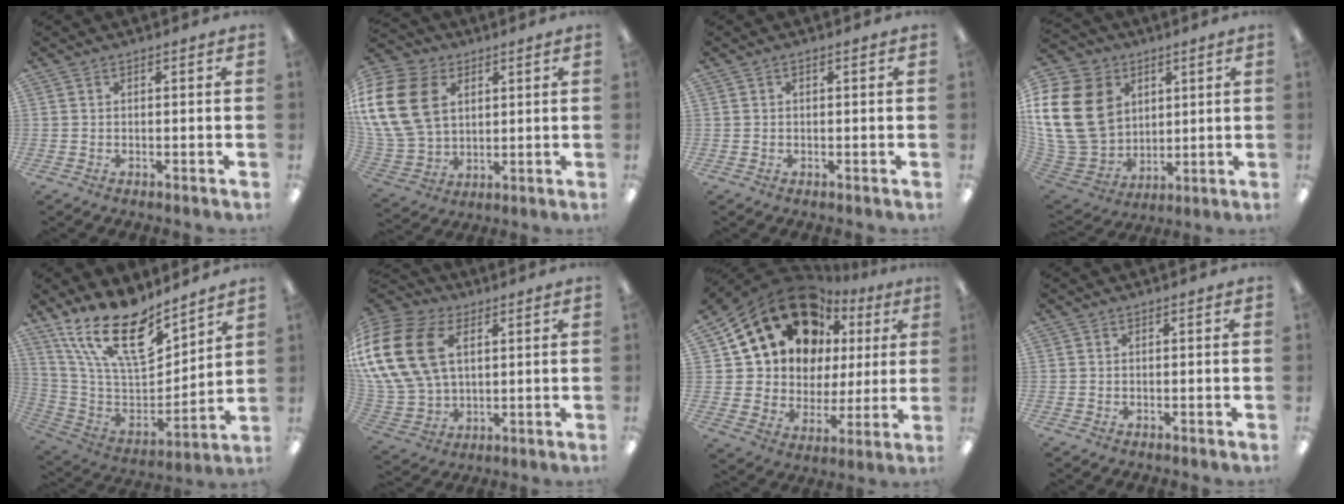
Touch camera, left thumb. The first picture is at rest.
{"total": 19.5, "force": [5.8, 14.4, 11.8], "torque": [-0.283, -0.013, 0.108]}
{"total": 0.0}
{"total": 21.7, "force": [4.7, 17.3, 12.3], "torque": [-0.272, -0.016, 0.099]}
{"total": 20.4, "force": [14.5, 7.8, 12.1], "torque": [-0.234, -0.097, 0.260]}
{"total": 22.0, "force": [6.5, 15.1, 14.7], "torque": [-0.345, -0.011, 0.120]}
{"total": 21.3, "force": [13.0, 14.2, 9.1], "torque": [-0.181, -0.070, 0.256]}
{"total": 0.0}